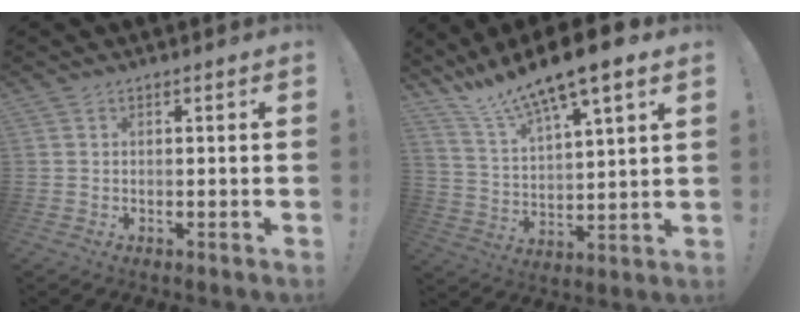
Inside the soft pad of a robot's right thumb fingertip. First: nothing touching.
{"total": 12.6, "force": [10.6, 1.7, 6.7], "torque": [-0.127, -0.083, 0.179]}